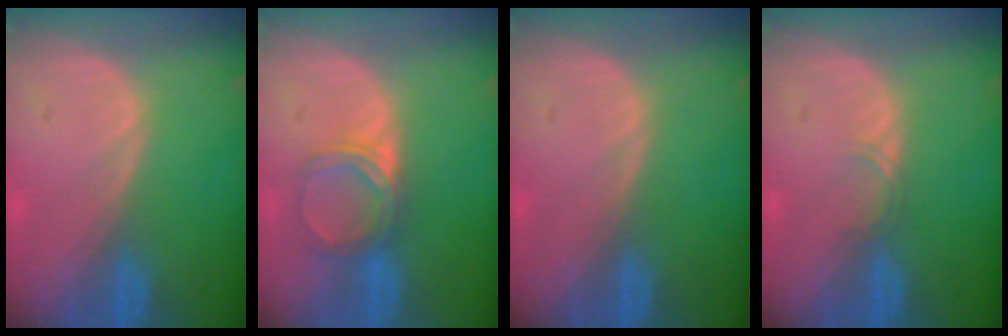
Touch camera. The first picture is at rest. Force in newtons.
{"total": 5.0, "press": 4.6, "slide": 2.1}
{"total": 0.0}
{"total": 1.1, "press": 1.1, "slide": 0.1}